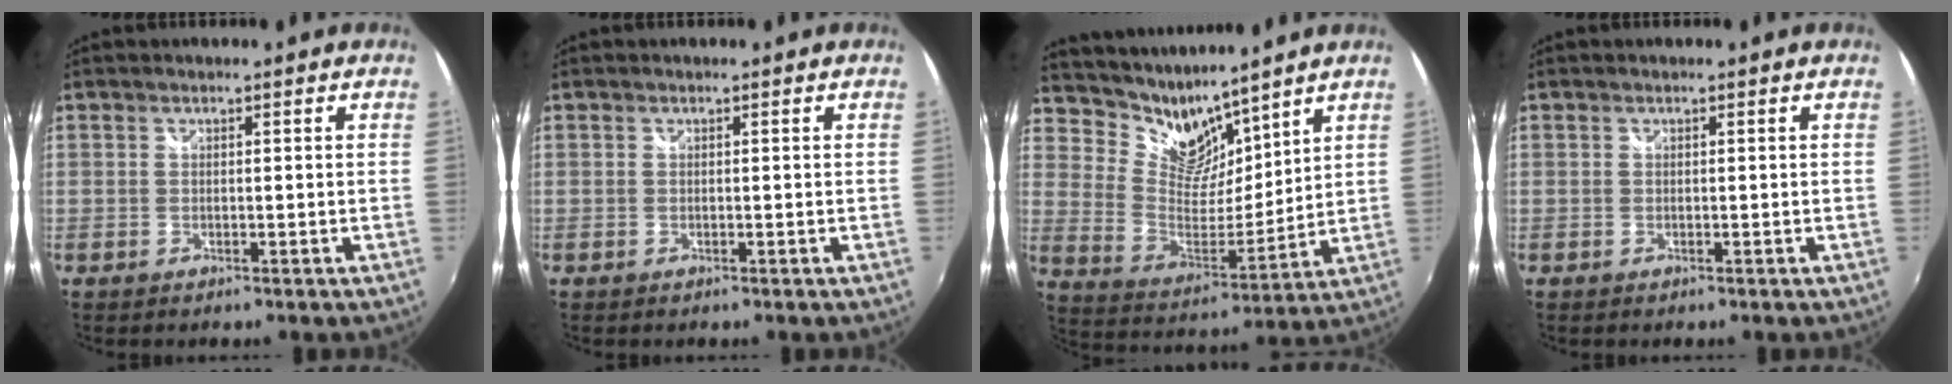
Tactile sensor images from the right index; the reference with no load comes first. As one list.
[{"total": 0.0}, {"total": 11.8, "force": [10.1, 4.9, 3.5], "torque": [-0.073, -0.010, 0.198]}, {"total": 0.0}]